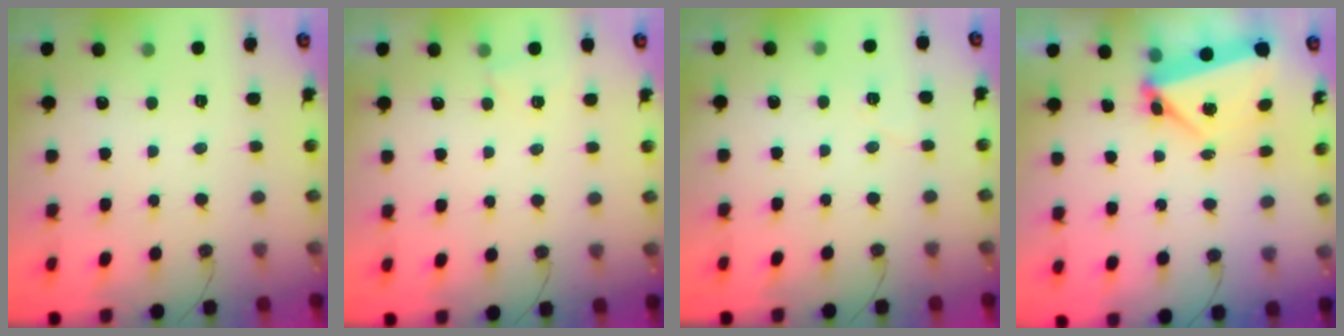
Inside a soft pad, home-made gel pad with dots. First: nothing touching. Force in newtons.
{"total": 3.1, "press": 2.3, "slide": 2.1}
{"total": 5.1, "press": 5.0, "slide": 1.1}
{"total": 5.4, "press": 5.4, "slide": 0.2}